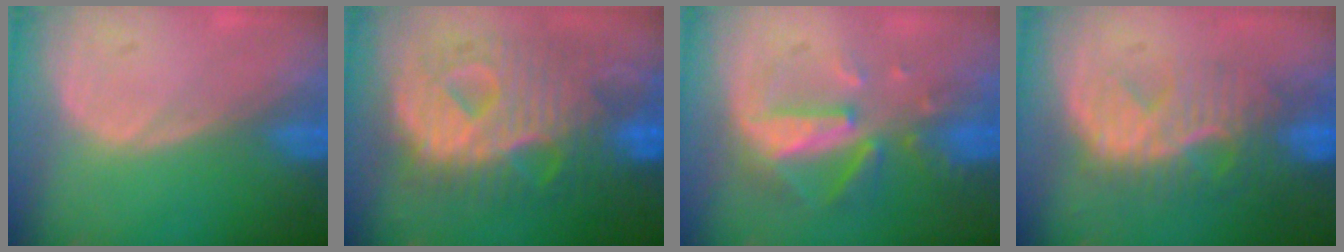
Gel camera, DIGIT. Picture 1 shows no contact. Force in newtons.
{"total": 12.7, "press": 12.7, "slide": 1.2}
{"total": 8.1, "press": 7.5, "slide": 3.3}
{"total": 9.7, "press": 8.6, "slide": 4.4}